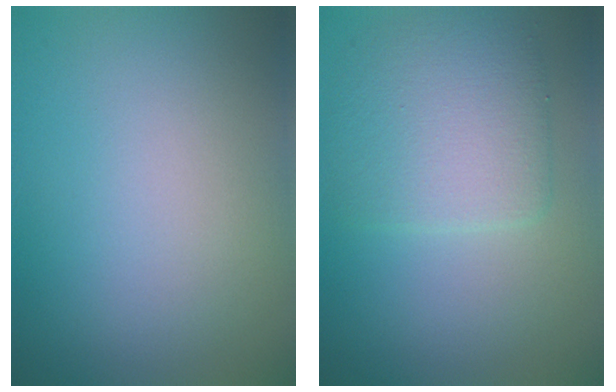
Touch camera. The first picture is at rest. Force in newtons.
{"total": 4.9, "press": 4.8, "slide": 0.3}